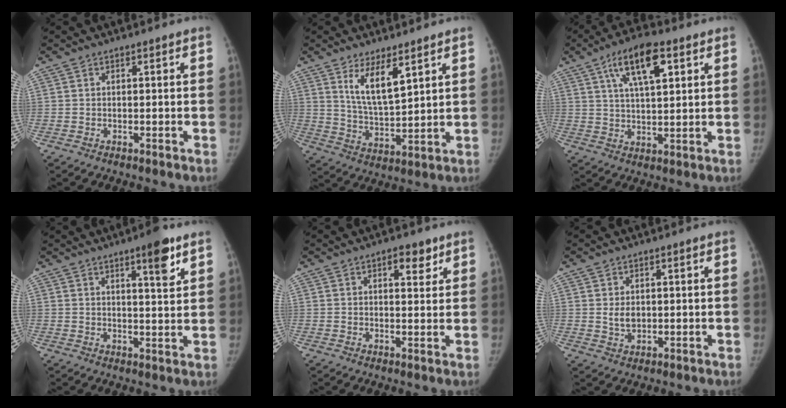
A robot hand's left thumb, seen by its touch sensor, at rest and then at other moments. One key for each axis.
{"total": 8.6, "fx": 4.9, "fy": 2.7, "fz": 6.6, "tx": -0.106, "ty": -0.044, "tz": 0.100}
{"total": 11.5, "fx": 5.2, "fy": 4.4, "fz": 9.3, "tx": -0.145, "ty": -0.010, "tz": 0.090}
{"total": 6.7, "fx": 4.0, "fy": 1.3, "fz": 5.2, "tx": -0.067, "ty": -0.024, "tz": 0.057}
{"total": 4.4, "fx": 2.5, "fy": 2.1, "fz": 2.9, "tx": -0.020, "ty": -0.011, "tz": 0.033}
{"total": 2.8, "fx": 0.4, "fy": 2.0, "fz": 1.9, "tx": -0.025, "ty": -0.007, "tz": 0.013}